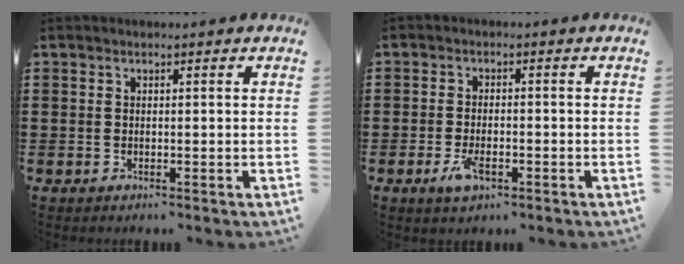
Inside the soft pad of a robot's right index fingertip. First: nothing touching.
{"total": 3.9, "force": [-1.5, 1.6, 3.2], "torque": [-0.074, -0.005, -0.032]}